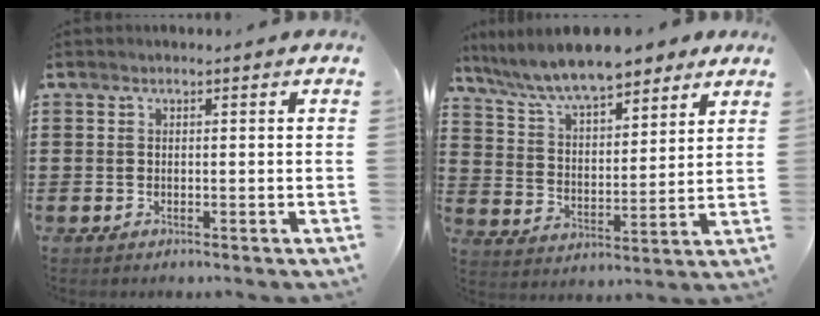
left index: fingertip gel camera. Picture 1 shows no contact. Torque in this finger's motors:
{"motor_torque": [1.58, -0.55, 0.95, 0.21]}